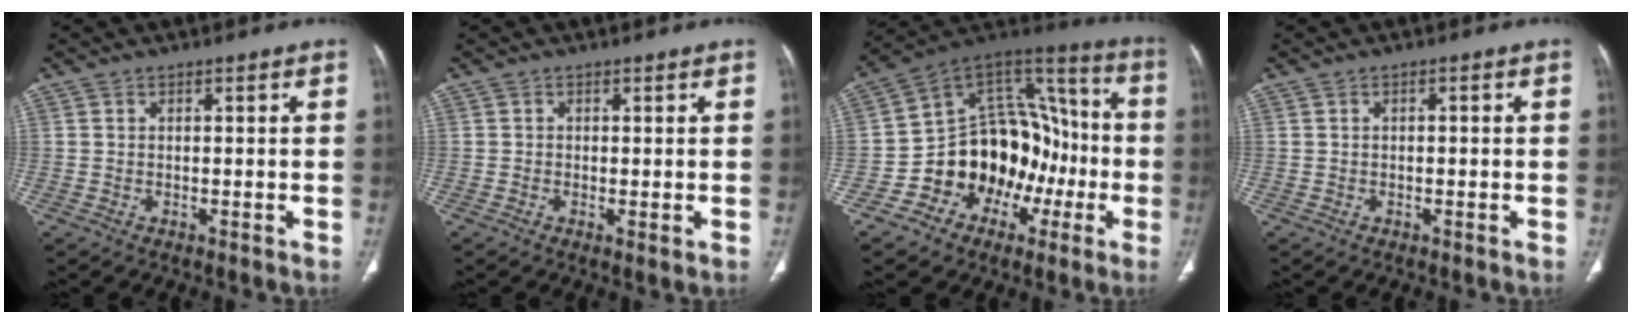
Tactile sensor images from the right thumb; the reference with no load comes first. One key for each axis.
{"total": 1.0, "fx": -0.2, "fy": 0.3, "fz": 1.0, "tx": -0.018, "ty": -0.004, "tz": -0.004}
{"total": 20.9, "fx": -5.7, "fy": 15.9, "fz": 12.4, "tx": -0.118, "ty": 0.097, "tz": -0.081}
{"total": 0.9, "fx": 0.1, "fy": 0.4, "fz": 0.8, "tx": -0.016, "ty": 0.001, "tz": 0.002}